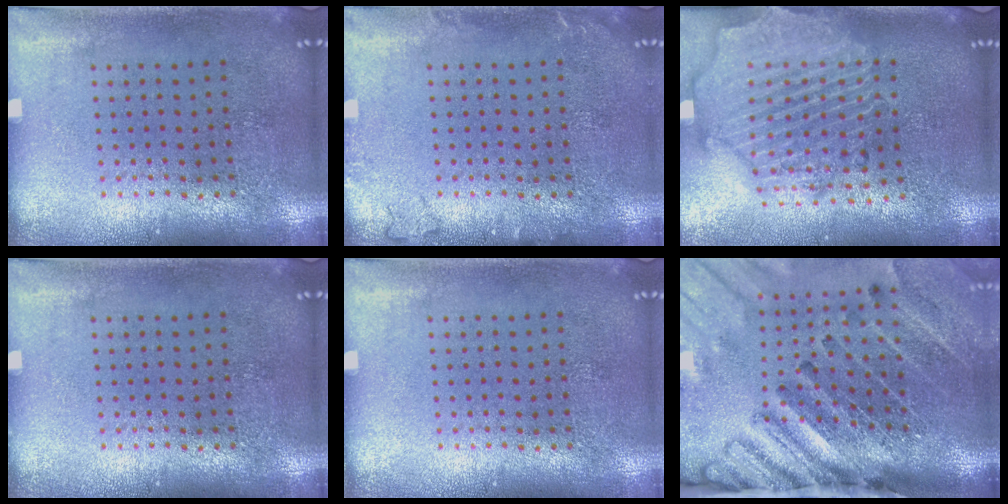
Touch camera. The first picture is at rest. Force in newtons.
{"total": 1.1, "press": 1.0, "slide": 0.3}
{"total": 3.0, "press": 2.6, "slide": 1.5}
{"total": 0.0}
{"total": 0.0}
{"total": 4.7, "press": 3.3, "slide": 3.3}